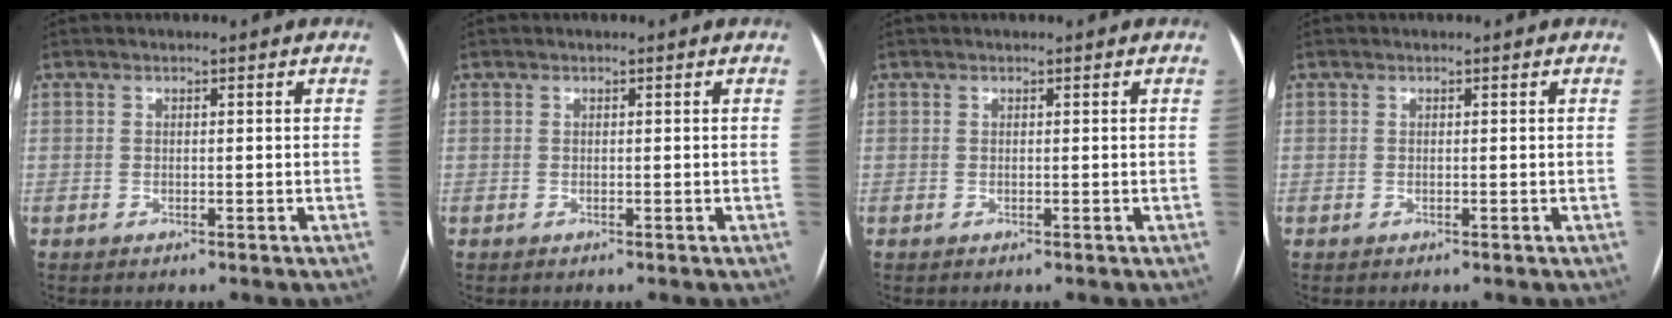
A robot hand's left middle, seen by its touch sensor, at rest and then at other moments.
{"total": 0.0}
{"total": 0.0}
{"total": 0.0}